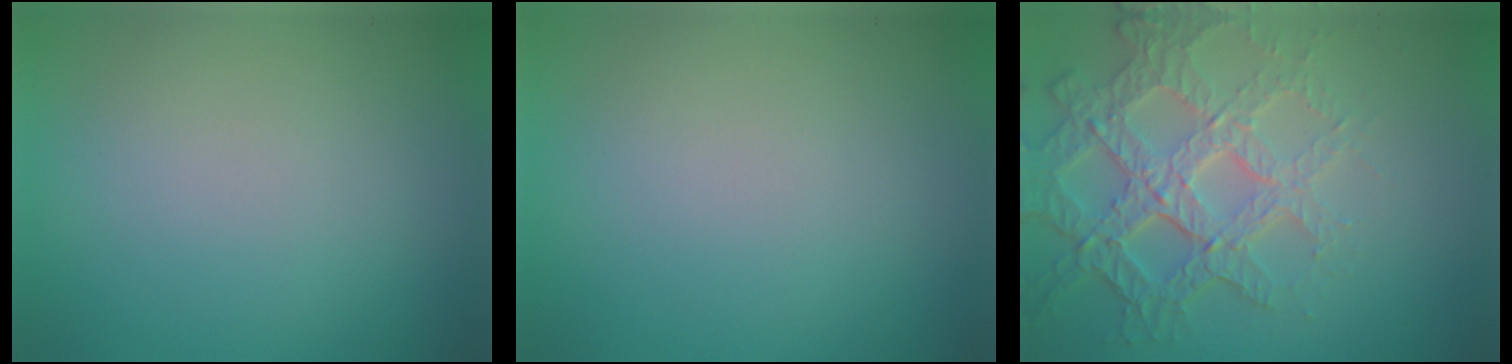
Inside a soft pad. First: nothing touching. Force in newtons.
{"total": 0.0}
{"total": 6.9, "press": 5.0, "slide": 4.8}